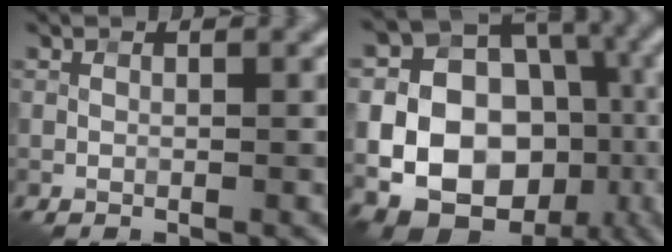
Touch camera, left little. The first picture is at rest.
{"total": 17.8, "force": [-3.7, 14.7, 9.3], "torque": [-0.141, -0.014, -0.068]}